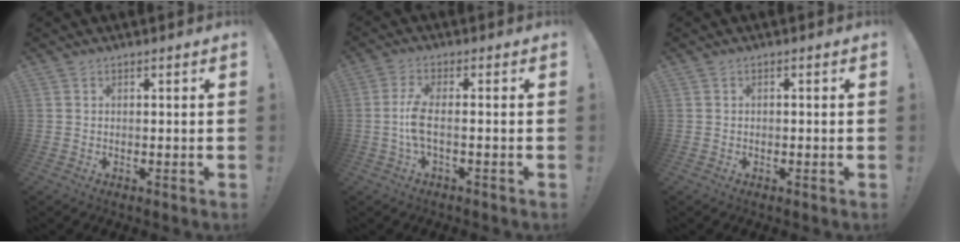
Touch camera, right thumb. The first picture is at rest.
{"total": 7.1, "force": [-1.2, 1.3, 6.8], "torque": [-0.145, -0.011, -0.023]}
{"total": 0.6, "force": [-0.6, -0.1, 0.2], "torque": [-0.007, 0.000, -0.010]}